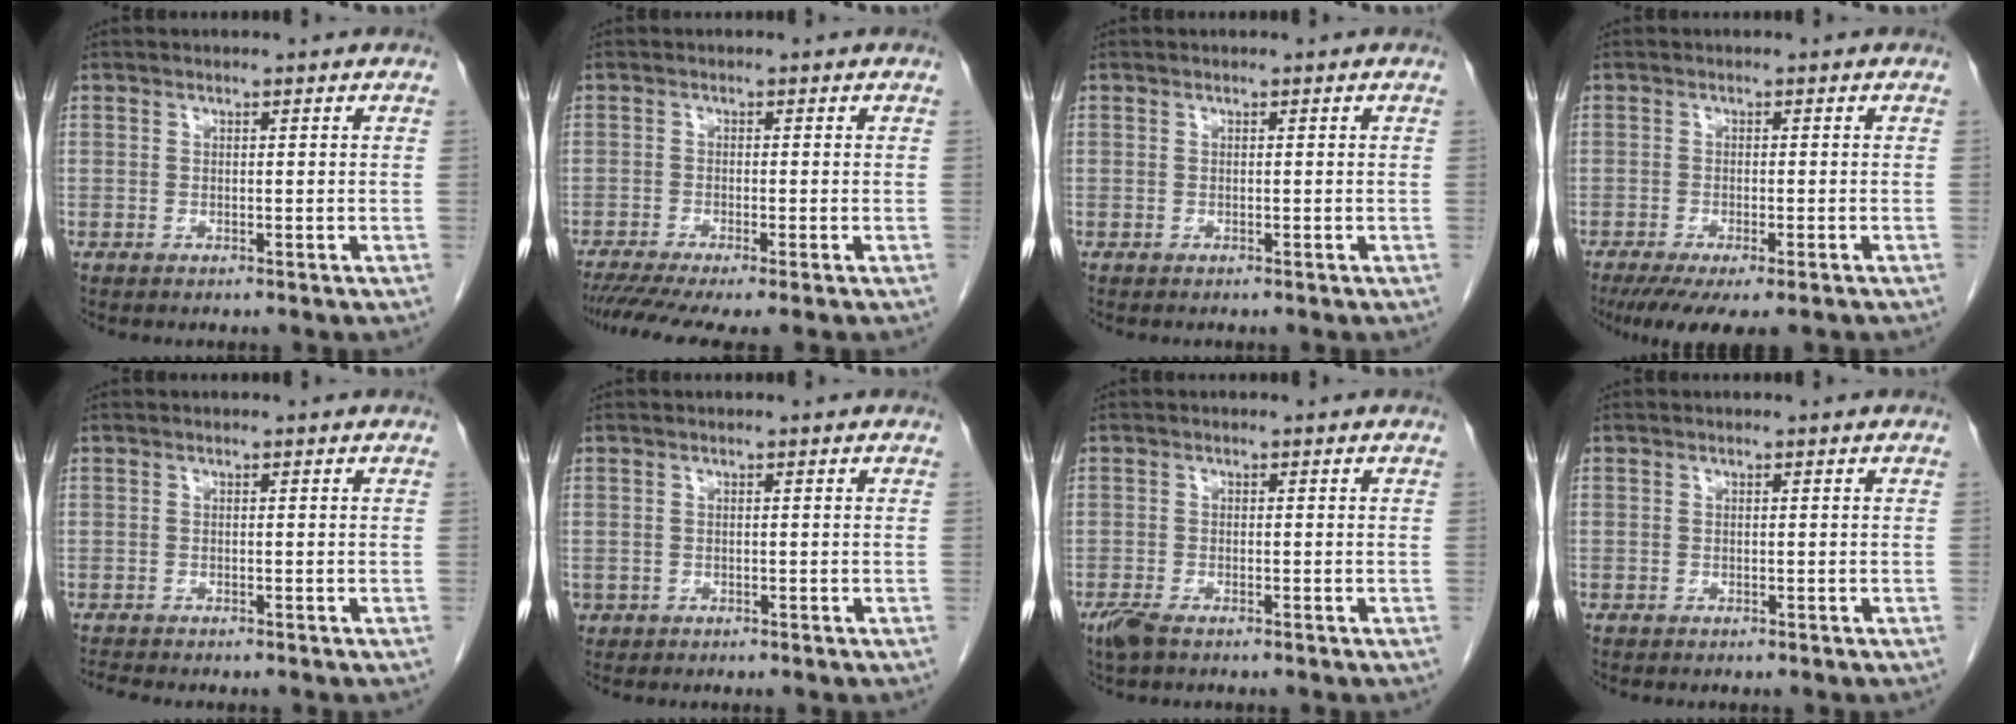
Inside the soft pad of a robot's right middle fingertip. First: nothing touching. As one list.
[{"total": 7.3, "force": [-5.6, 0.3, 4.6], "torque": [-0.073, -0.015, -0.092]}, {"total": 0.0}, {"total": 8.8, "force": [-6.6, 1.6, 5.6], "torque": [-0.076, -0.018, -0.100]}, {"total": 1.7, "force": [-1.6, 0.0, 0.5], "torque": [-0.013, -0.006, -0.025]}, {"total": 0.8, "force": [-0.3, 0.7, 0.1], "torque": [-0.006, 0.003, 0.000]}, {"total": 2.8, "force": [-2.0, 0.8, 1.8], "torque": [-0.042, -0.007, -0.036]}, {"total": 0.0}]